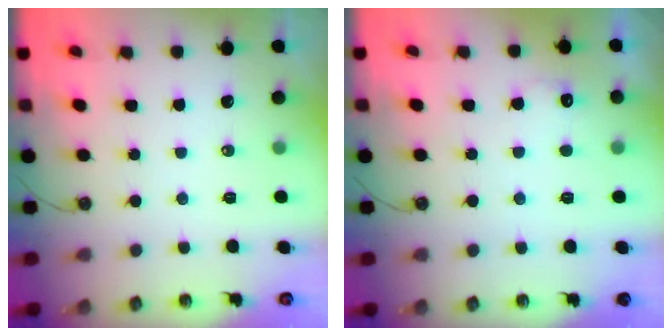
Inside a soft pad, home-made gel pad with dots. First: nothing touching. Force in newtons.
{"total": 4.9, "press": 4.9, "slide": 0.7}